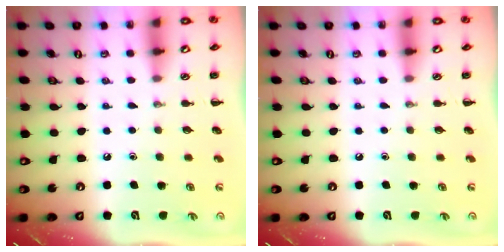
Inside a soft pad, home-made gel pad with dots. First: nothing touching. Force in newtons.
{"total": 0.0}